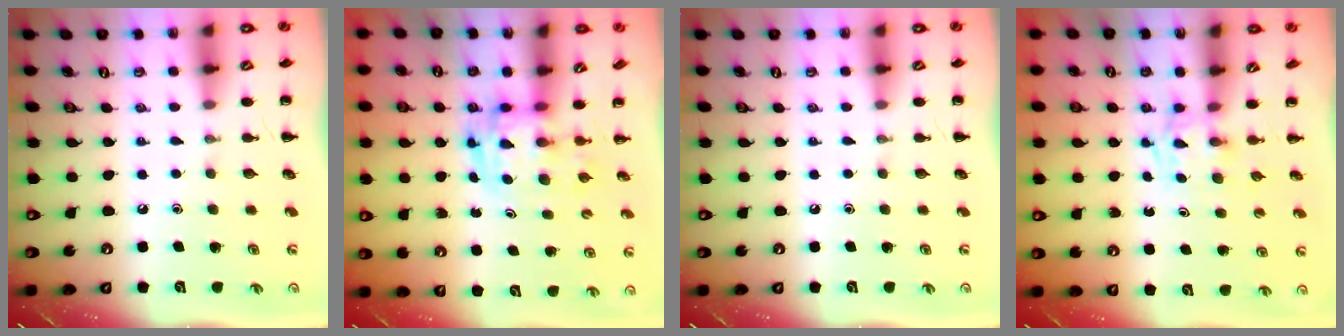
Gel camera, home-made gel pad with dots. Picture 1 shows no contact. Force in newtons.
{"total": 3.0, "press": 3.0, "slide": 0.5}
{"total": 0.0}
{"total": 1.8, "press": 1.4, "slide": 1.1}